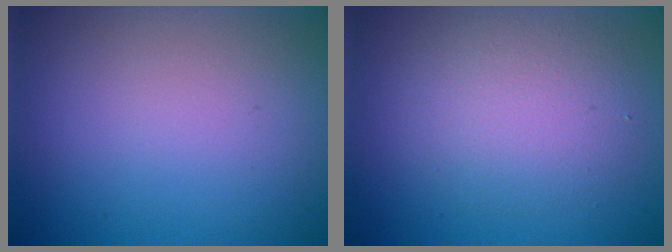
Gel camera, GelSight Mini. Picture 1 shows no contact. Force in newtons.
{"total": 3.8, "press": 3.8, "slide": 0.5}